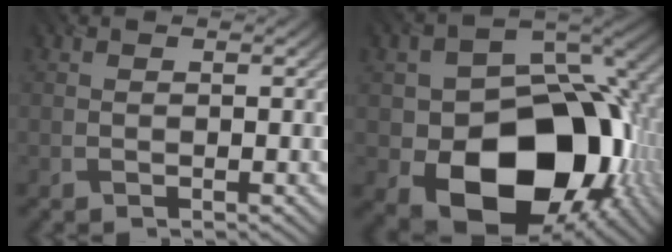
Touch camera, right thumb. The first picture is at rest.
{"total": 17.3, "force": [-4.8, 12.1, 11.4], "torque": [-0.149, -0.043, -0.072]}